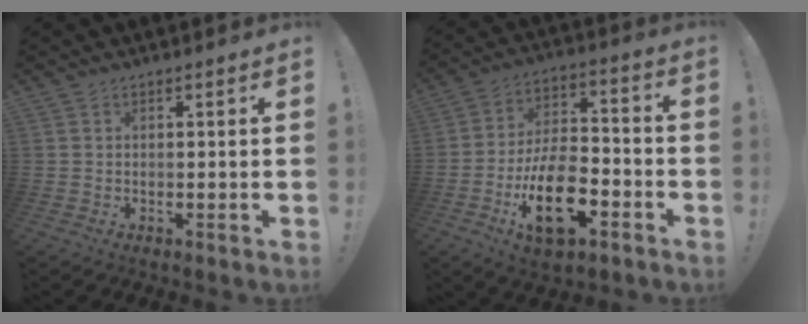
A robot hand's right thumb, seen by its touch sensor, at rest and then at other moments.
{"total": 18.5, "force": [-8.0, 9.6, 13.7], "torque": [-0.237, 0.052, -0.126]}